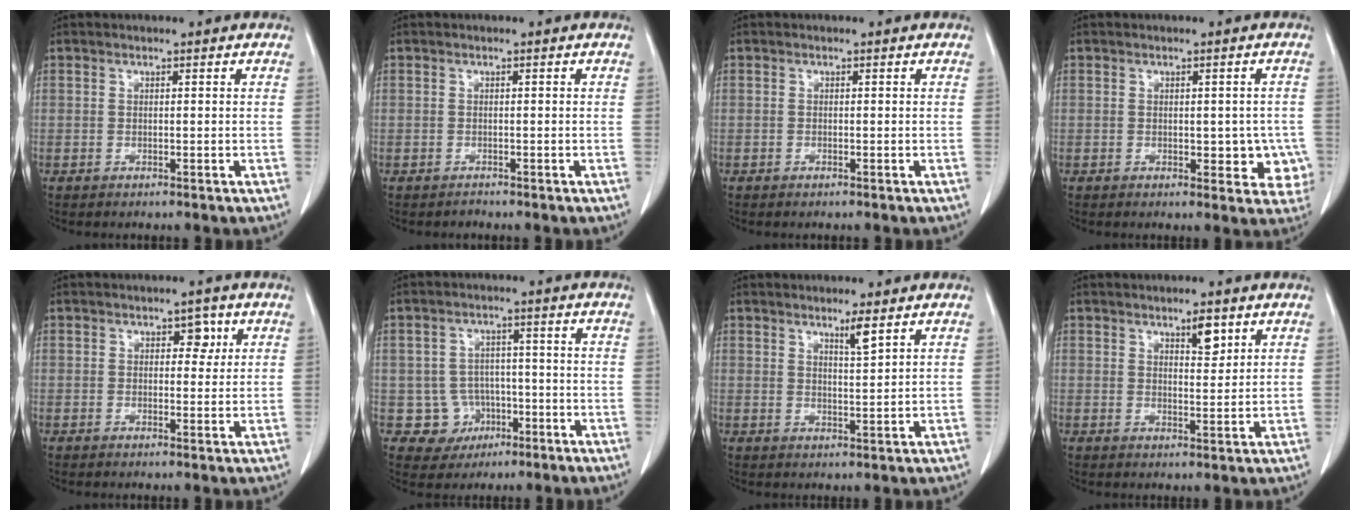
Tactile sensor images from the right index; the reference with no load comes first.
{"total": 0.5, "force": [-0.5, 0.2, -0.2], "torque": [-0.007, -0.003, -0.012]}
{"total": 0.0}
{"total": 5.3, "force": [-0.8, 3.1, 4.2], "torque": [-0.030, 0.007, -0.005]}
{"total": 2.7, "force": [1.1, 1.7, 1.8], "torque": [-0.019, 0.004, 0.013]}
{"total": 5.8, "force": [-1.8, 5.5, 0.4], "torque": [-0.002, 0.012, -0.020]}
{"total": 2.7, "force": [1.9, -0.2, 1.9], "torque": [-0.042, -0.009, 0.036]}
{"total": 3.4, "force": [2.1, 1.1, 2.4], "torque": [-0.041, -0.005, 0.035]}